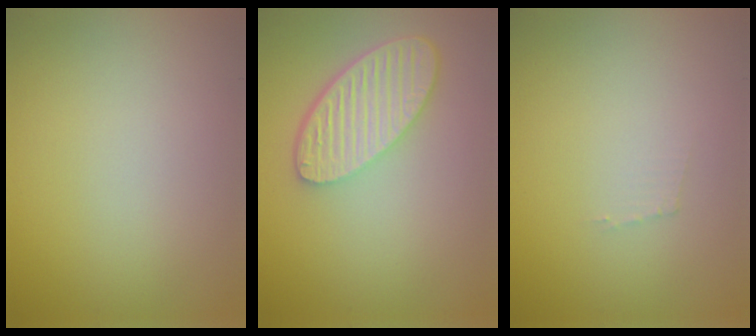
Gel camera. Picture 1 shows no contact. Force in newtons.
{"total": 5.8, "press": 4.5, "slide": 3.6}
{"total": 0.7, "press": 0.7, "slide": 0.1}